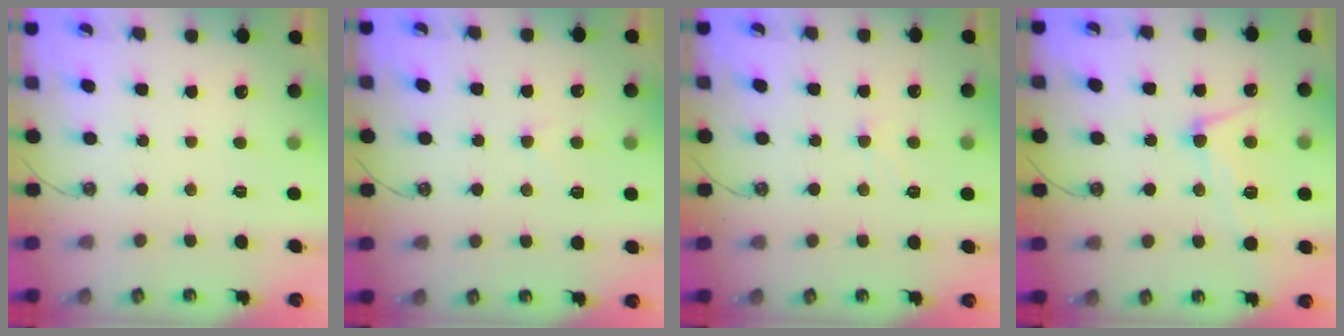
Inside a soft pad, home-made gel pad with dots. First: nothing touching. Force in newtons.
{"total": 1.3, "press": 1.2, "slide": 0.5}
{"total": 1.5, "press": 1.4, "slide": 0.4}
{"total": 8.1, "press": 8.0, "slide": 1.2}